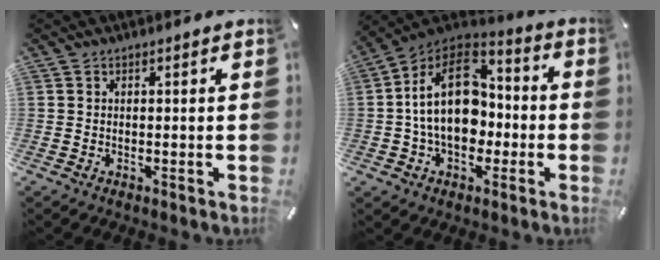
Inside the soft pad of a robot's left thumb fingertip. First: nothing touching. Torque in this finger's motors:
{"motor_torque": [1.83, 3.18, 0.94, -0.44, 0.62]}